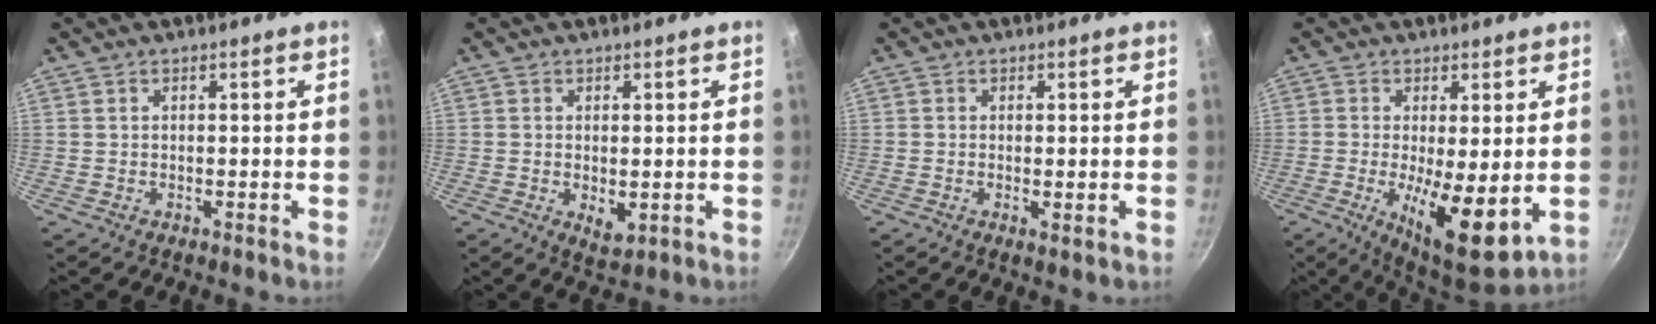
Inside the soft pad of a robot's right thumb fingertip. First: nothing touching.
{"total": 3.8, "force": [-0.4, 2.0, 3.2], "torque": [-0.049, -0.012, -0.001]}
{"total": 1.7, "force": [-0.2, 0.3, 1.6], "torque": [-0.034, -0.005, -0.005]}
{"total": 11.4, "force": [-1.2, 3.4, 10.9], "torque": [-0.174, -0.018, -0.010]}